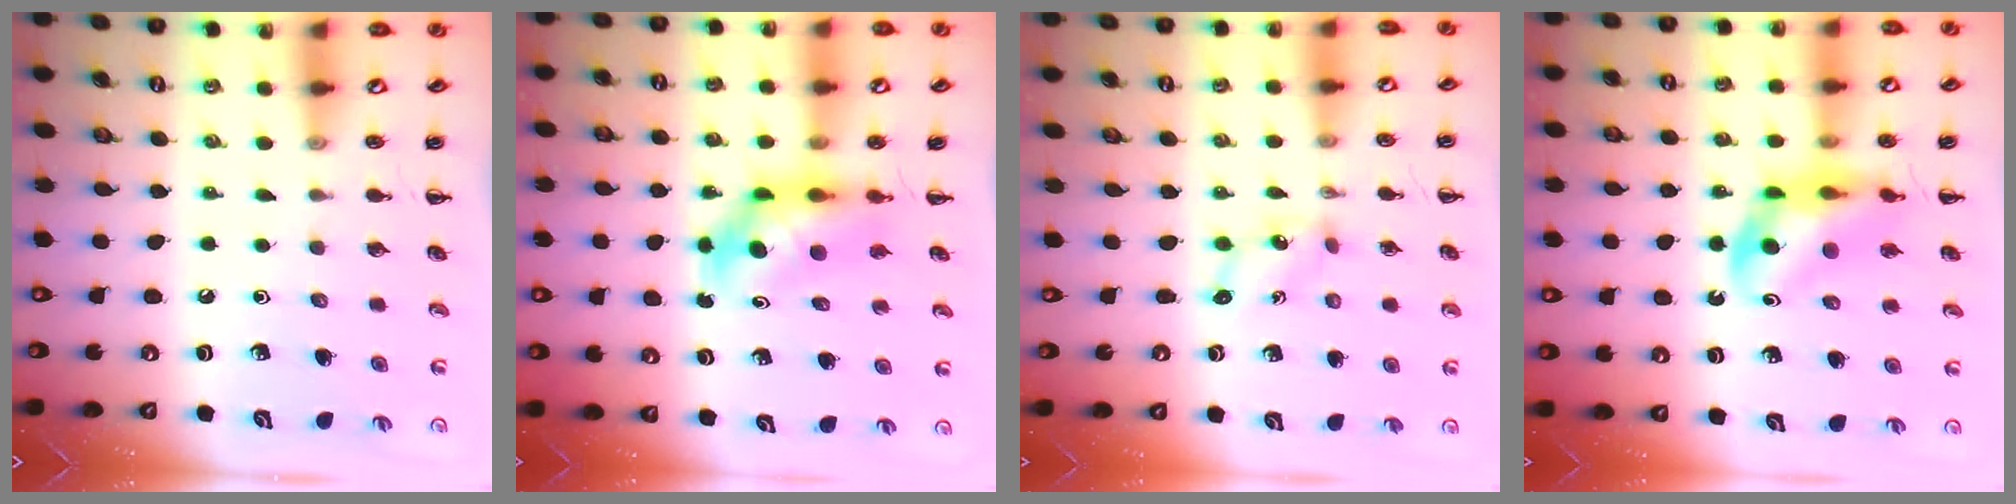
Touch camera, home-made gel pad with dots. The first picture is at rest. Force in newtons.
{"total": 5.7, "press": 5.6, "slide": 1.2}
{"total": 1.7, "press": 1.6, "slide": 0.6}
{"total": 11.2, "press": 10.7, "slide": 3.1}